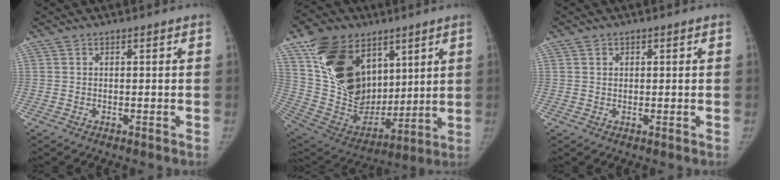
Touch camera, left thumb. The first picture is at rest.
{"total": 25.3, "force": [11.1, 17.1, 15.0], "torque": [-0.249, -0.028, 0.213]}
{"total": 1.5, "force": [0.5, 1.3, 0.6], "torque": [-0.002, 0.000, 0.007]}